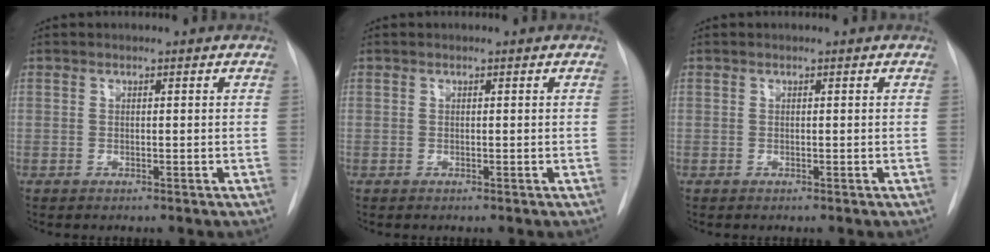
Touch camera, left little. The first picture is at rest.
{"total": 0.0}
{"total": 0.0}